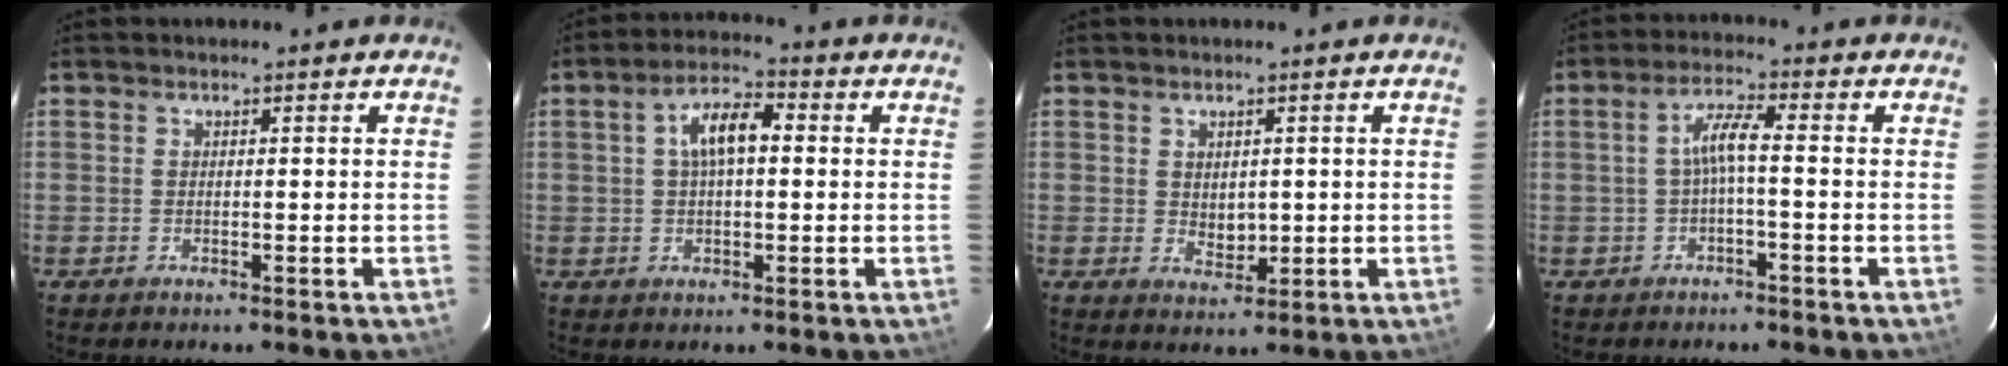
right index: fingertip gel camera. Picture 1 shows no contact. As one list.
[{"total": 7.0, "force": [1.1, 3.1, 6.1], "torque": [-0.116, 0.021, 0.020]}, {"total": 3.0, "force": [0.4, 2.3, 1.9], "torque": [-0.029, -0.001, 0.012]}, {"total": 4.0, "force": [-0.9, 0.3, 3.9], "torque": [-0.081, 0.010, -0.017]}]